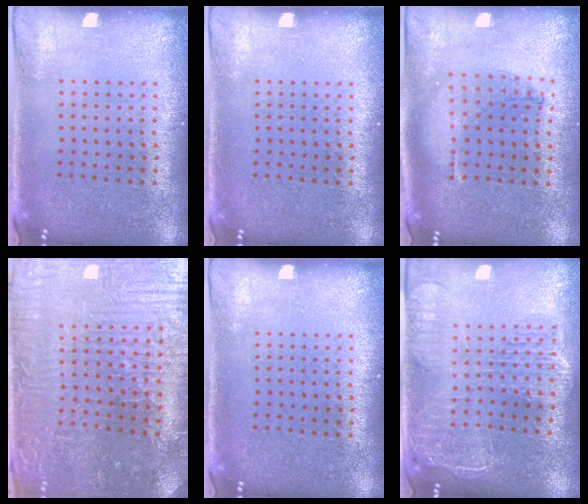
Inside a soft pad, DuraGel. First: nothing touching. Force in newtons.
{"total": 0.0}
{"total": 0.9, "press": 0.9, "slide": 0.2}
{"total": 3.7, "press": 3.7, "slide": 0.6}
{"total": 0.0}
{"total": 2.3, "press": 2.0, "slide": 1.0}